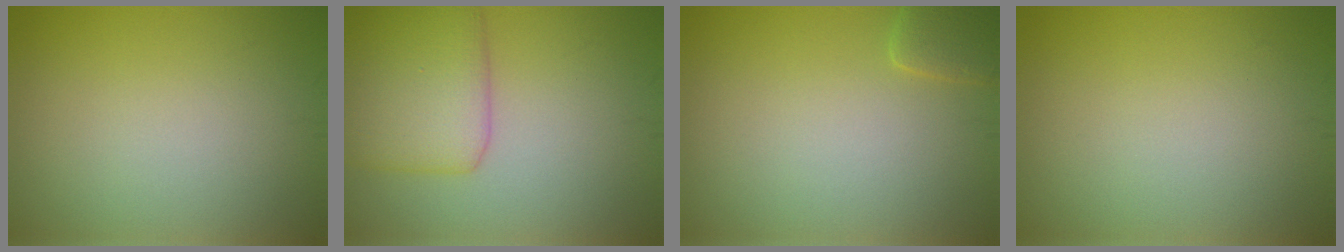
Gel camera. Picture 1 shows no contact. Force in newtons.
{"total": 5.7, "press": 5.7, "slide": 0.2}
{"total": 1.6, "press": 1.6, "slide": 0.2}
{"total": 0.0}